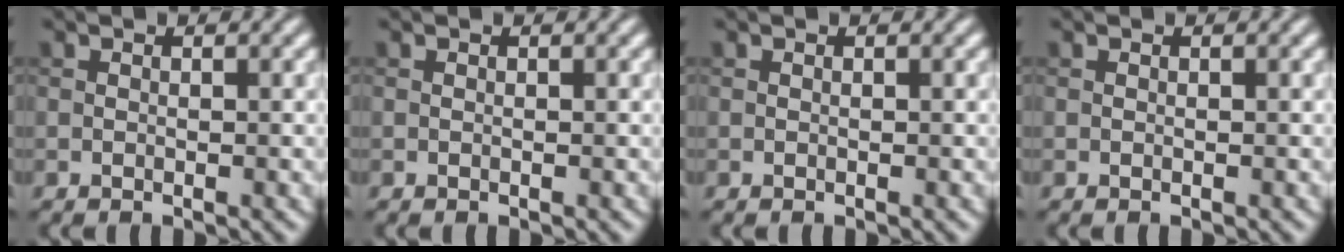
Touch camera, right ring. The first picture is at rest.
{"total": 0.0}
{"total": 0.0}
{"total": 0.0}